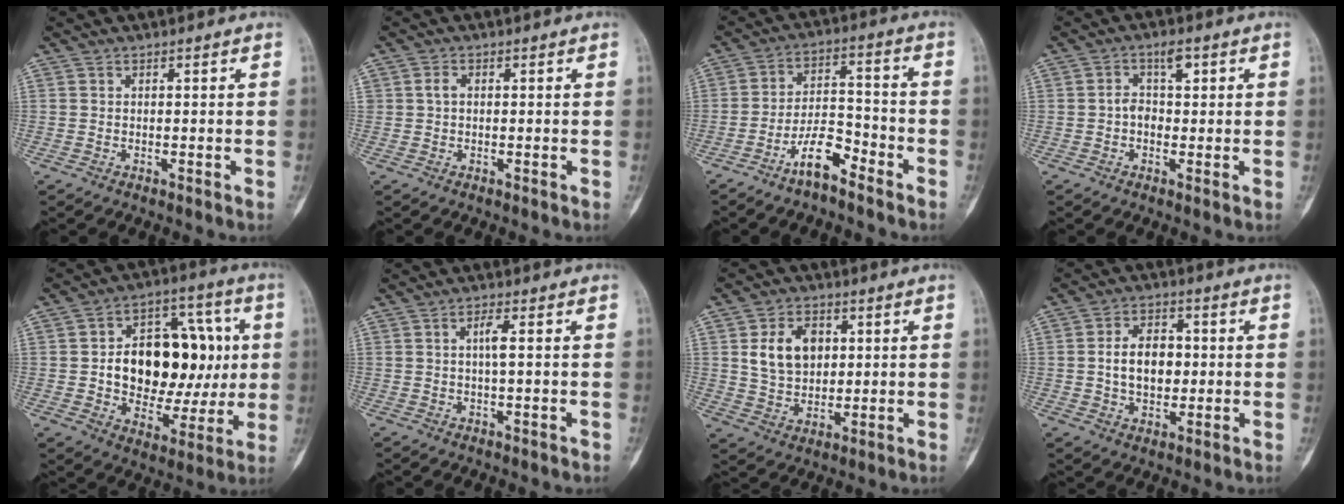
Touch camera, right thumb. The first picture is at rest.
{"total": 1.6, "force": [0.2, 1.2, 1.0], "torque": [-0.016, 0.005, 0.002]}
{"total": 8.1, "force": [-5.6, 2.8, 5.1], "torque": [-0.090, 0.050, -0.105]}
{"total": 4.4, "force": [0.7, 2.8, 3.3], "torque": [-0.045, 0.015, 0.008]}
{"total": 22.2, "force": [1.7, 14.1, 17.1], "torque": [-0.212, 0.022, 0.037]}
{"total": 2.7, "force": [0.2, 0.5, 2.7], "torque": [-0.055, 0.006, 0.004]}
{"total": 9.9, "force": [2.4, 7.3, 6.3], "torque": [-0.082, -0.007, 0.049]}
{"total": 8.8, "force": [0.1, 6.0, 6.4], "torque": [-0.085, 0.011, 0.001]}